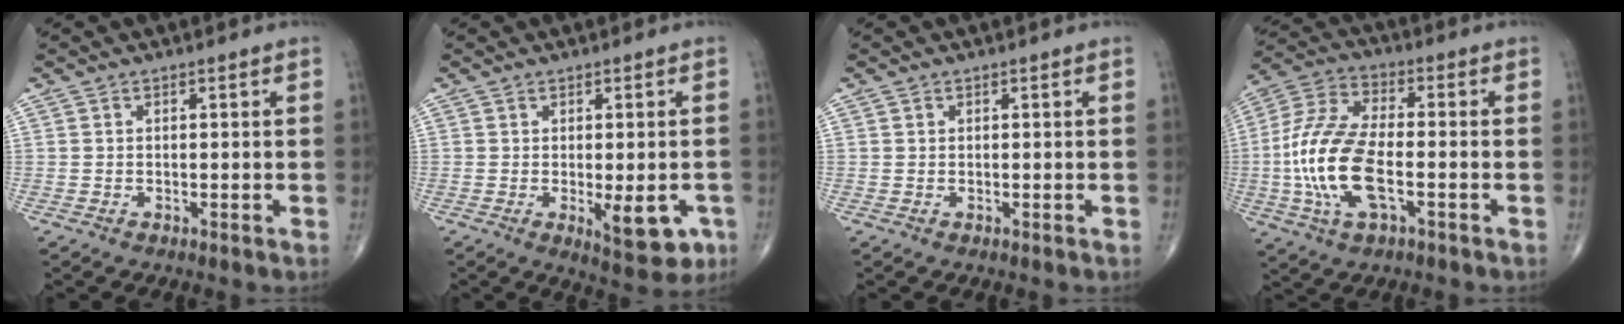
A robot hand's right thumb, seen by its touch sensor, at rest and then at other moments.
{"total": 8.3, "force": [-2.3, 3.3, 7.2], "torque": [-0.074, -0.009, -0.020]}
{"total": 0.0}
{"total": 16.1, "force": [-3.4, 7.2, 14.0], "torque": [-0.306, 0.021, -0.066]}